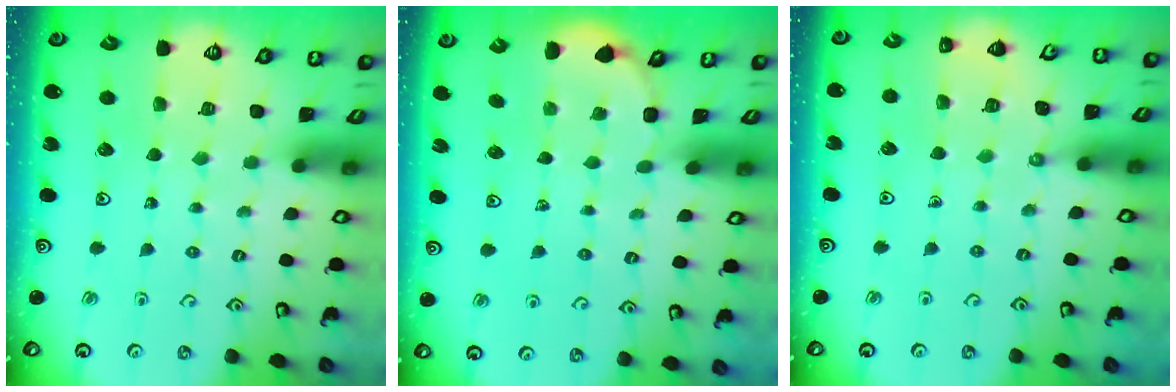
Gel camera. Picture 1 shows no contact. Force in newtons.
{"total": 2.4, "press": 1.0, "slide": 2.1}
{"total": 5.8, "press": 5.6, "slide": 1.6}